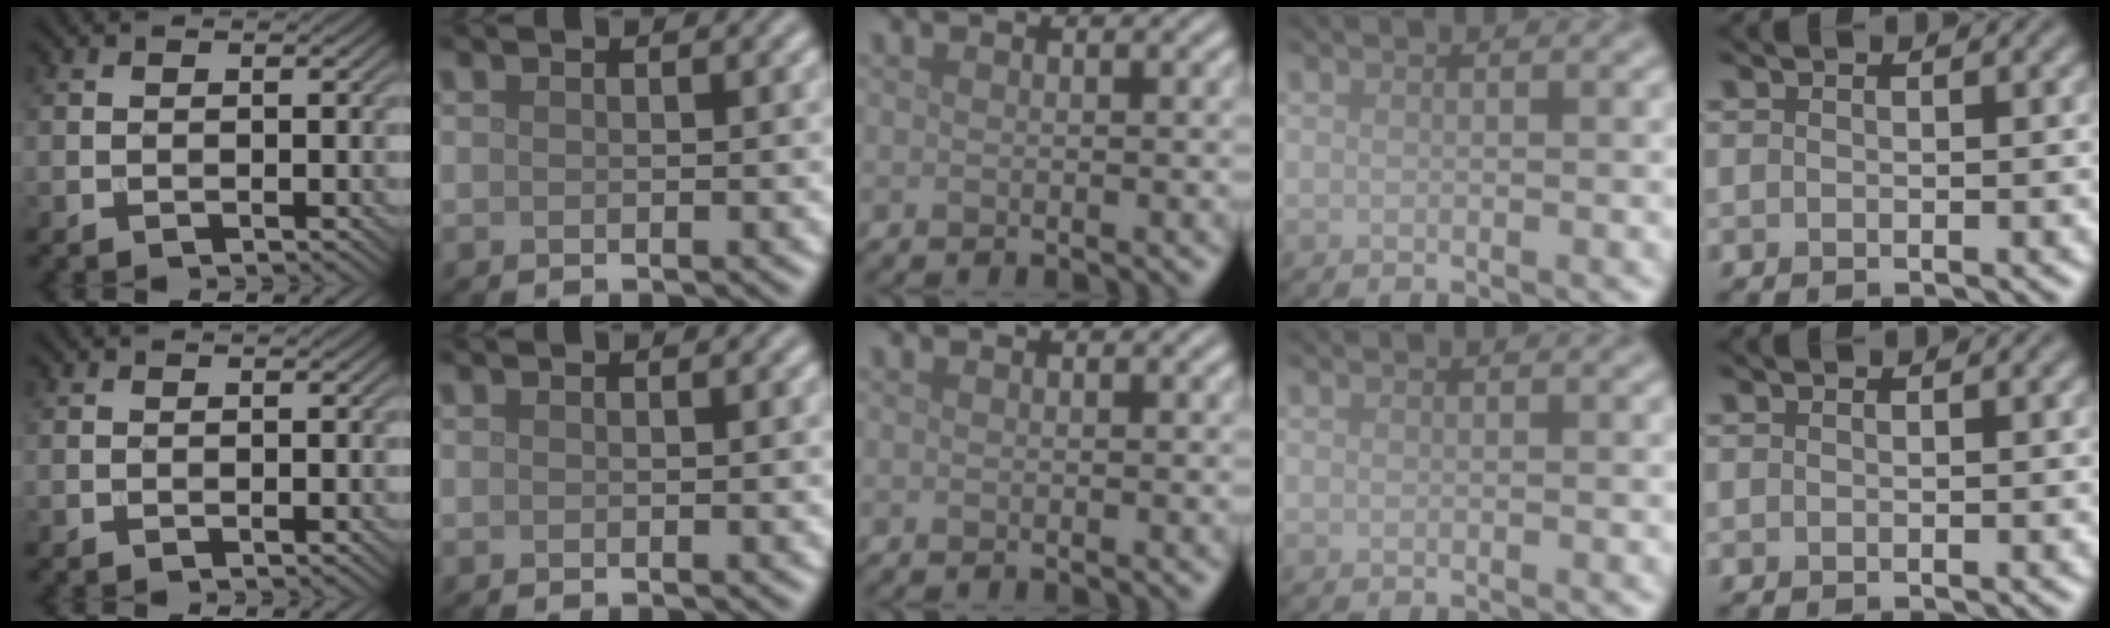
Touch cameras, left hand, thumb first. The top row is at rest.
{}